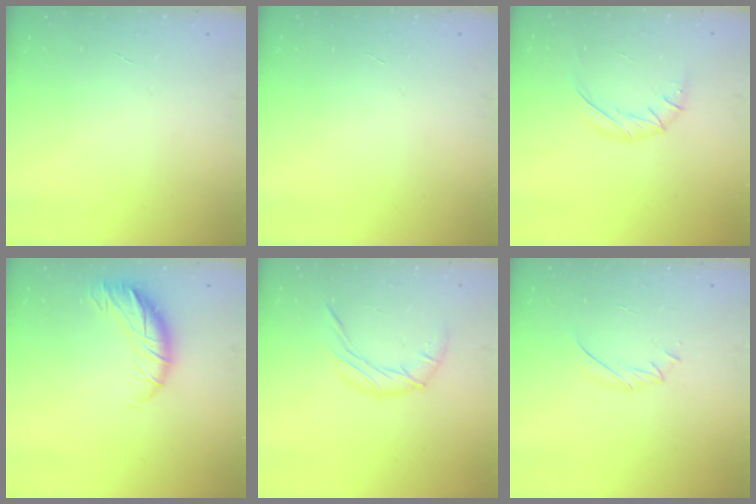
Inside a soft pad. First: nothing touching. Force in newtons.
{"total": 0.0}
{"total": 8.5, "press": 8.5, "slide": 0.6}
{"total": 11.7, "press": 11.5, "slide": 2.0}
{"total": 9.6, "press": 9.6, "slide": 0.7}
{"total": 5.4, "press": 5.3, "slide": 1.0}